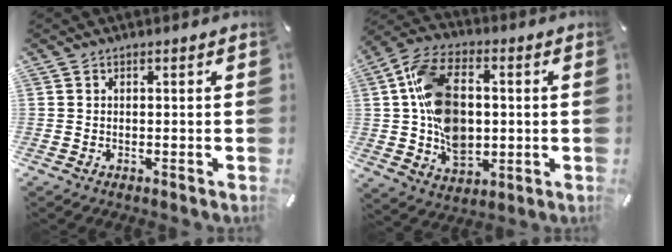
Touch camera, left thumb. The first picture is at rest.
{"total": 17.1, "force": [0.8, 12.1, 12.0], "torque": [-0.233, 0.013, 0.019]}